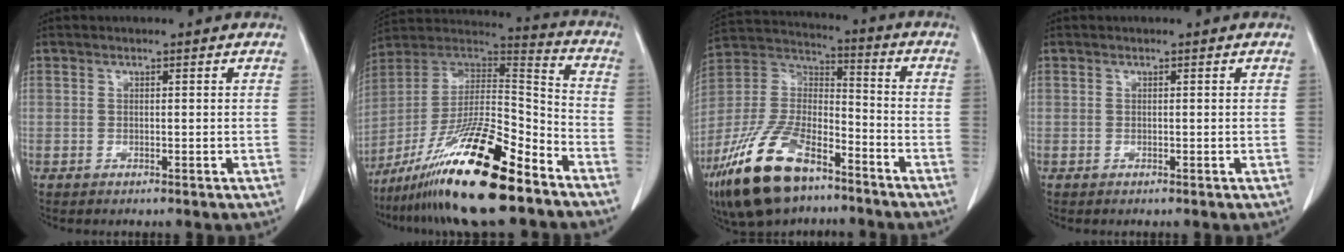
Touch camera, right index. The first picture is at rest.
{"total": 22.0, "force": [-14.7, 3.0, 16.1], "torque": [-0.284, -0.009, -0.260]}
{"total": 19.3, "force": [-12.7, 8.0, 12.0], "torque": [-0.271, -0.002, -0.236]}
{"total": 0.0}